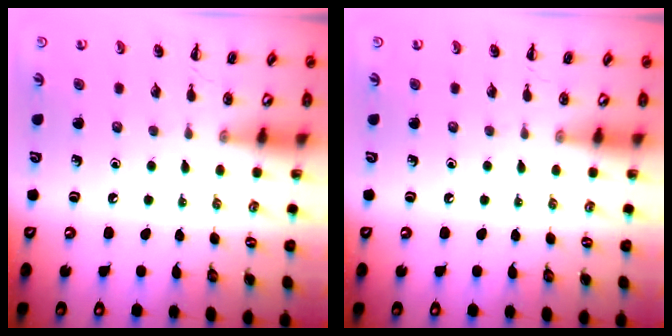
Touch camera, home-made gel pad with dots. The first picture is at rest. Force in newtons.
{"total": 0.0}